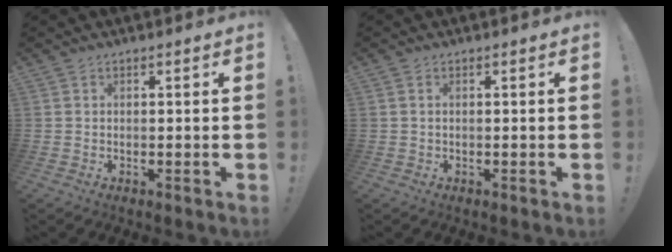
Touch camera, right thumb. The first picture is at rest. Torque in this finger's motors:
{"motor_torque": [2.02, 2.02, 0.72, 0.34, 1.05]}